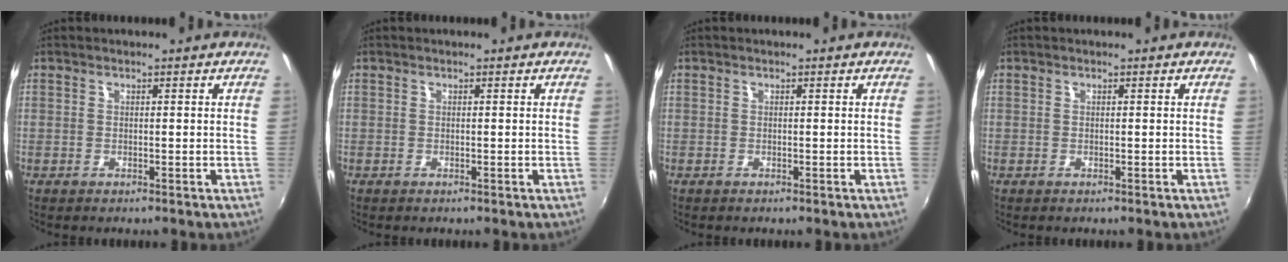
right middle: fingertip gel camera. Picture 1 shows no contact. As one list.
[{"total": 0.0}, {"total": 0.0}, {"total": 0.0}]